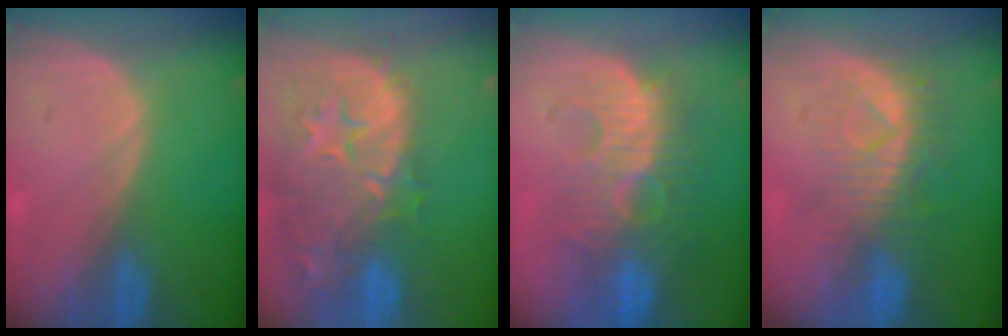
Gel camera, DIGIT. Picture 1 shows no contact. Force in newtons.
{"total": 15.3, "press": 12.2, "slide": 9.3}
{"total": 10.6, "press": 9.9, "slide": 3.8}
{"total": 8.1, "press": 7.2, "slide": 3.7}